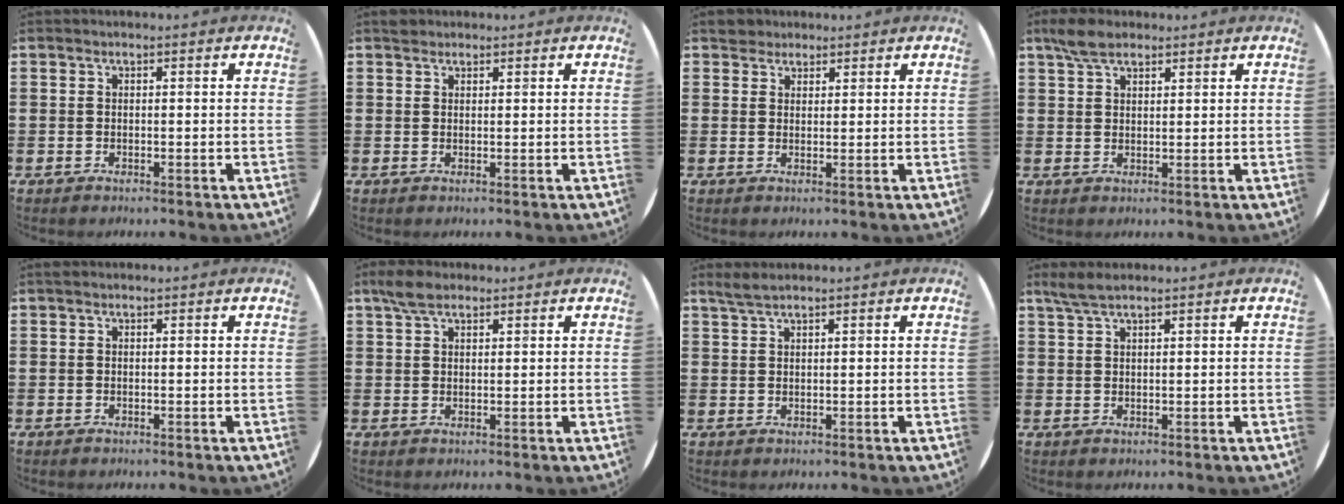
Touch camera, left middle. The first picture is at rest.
{"total": 1.0, "force": [0.9, 0.5, 0.0], "torque": [0.006, 0.000, 0.016]}
{"total": 2.4, "force": [2.2, 1.0, 0.0], "torque": [0.003, 0.002, 0.042]}
{"total": 4.0, "force": [3.1, 1.7, 1.9], "torque": [-0.035, 0.003, 0.057]}
{"total": 0.0}
{"total": 3.4, "force": [2.6, 1.5, 1.7], "torque": [-0.030, 0.004, 0.046]}
{"total": 1.8, "force": [1.6, 0.1, 0.9], "torque": [-0.020, 0.002, 0.029]}
{"total": 2.6, "force": [2.1, 0.4, 1.5], "torque": [-0.032, 0.003, 0.037]}